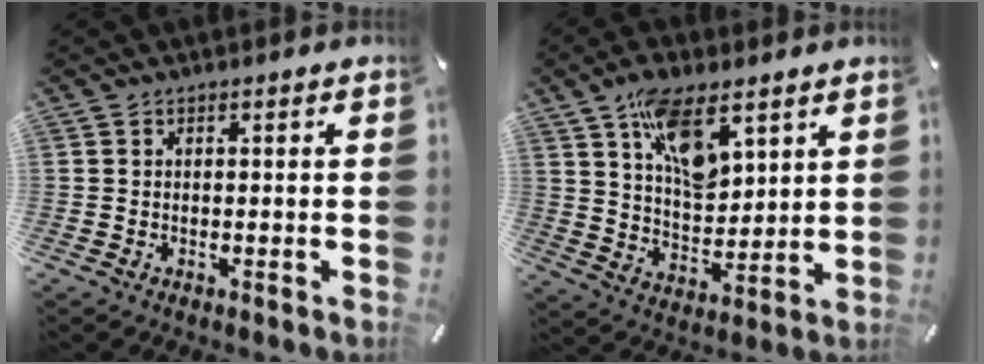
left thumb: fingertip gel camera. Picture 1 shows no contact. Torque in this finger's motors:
{"motor_torque": [2.24, 2.19, 1.38, -1.39, 0.51]}